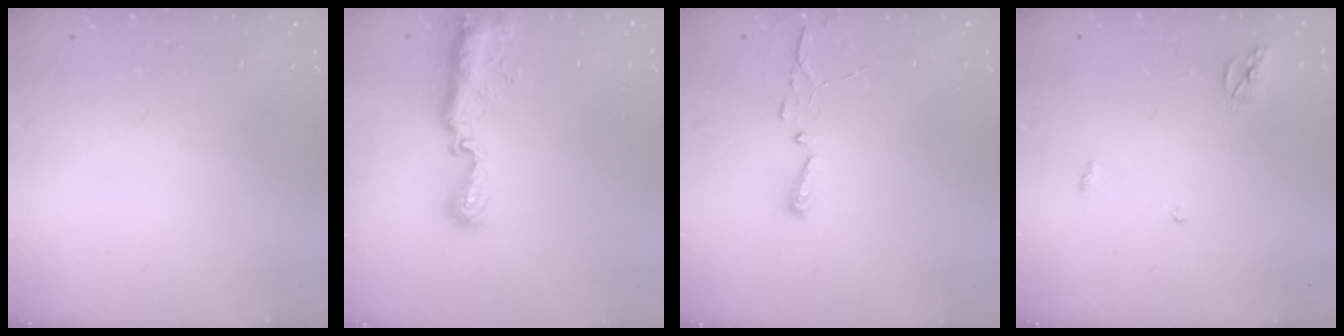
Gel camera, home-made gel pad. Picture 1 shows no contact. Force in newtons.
{"total": 8.6, "press": 8.6, "slide": 0.5}
{"total": 2.9, "press": 2.9, "slide": 0.4}
{"total": 5.5, "press": 5.5, "slide": 0.2}